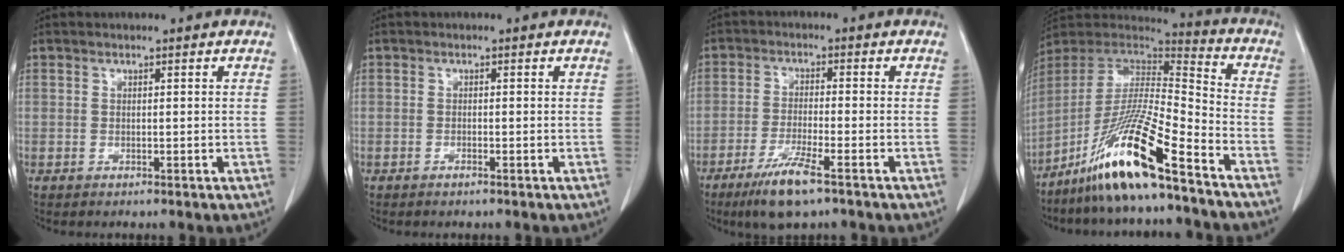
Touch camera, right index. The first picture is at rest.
{"total": 0.7, "force": [-0.5, 0.0, 0.4], "torque": [-0.012, -0.001, -0.010]}
{"total": 7.4, "force": [-4.8, 0.6, 5.7], "torque": [-0.114, -0.017, -0.085]}
{"total": 17.2, "force": [-11.5, 0.3, 12.8], "torque": [-0.264, -0.021, -0.217]}